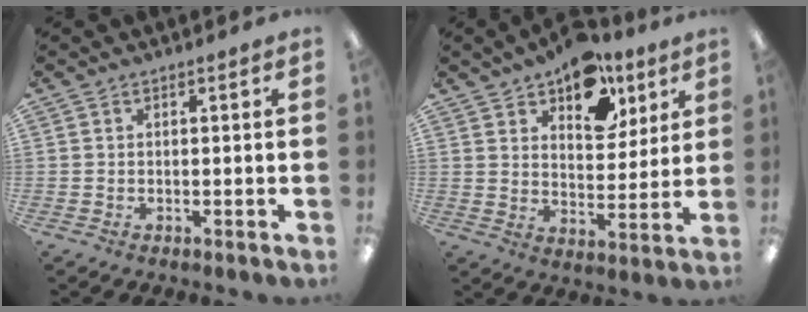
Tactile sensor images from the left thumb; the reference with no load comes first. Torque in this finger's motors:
{"motor_torque": [0.26, 0.38, 0.06, -0.20, 0.08]}